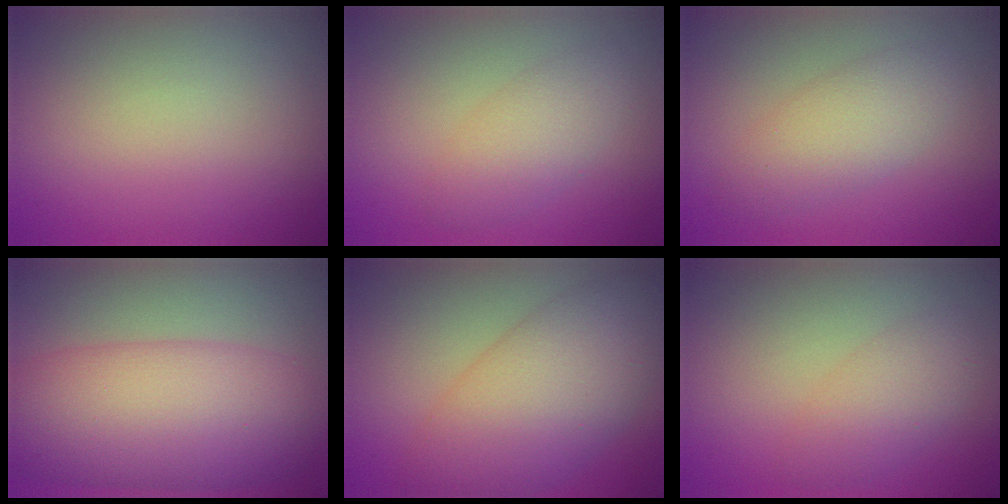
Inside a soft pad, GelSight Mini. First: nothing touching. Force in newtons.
{"total": 2.9, "press": 2.9, "slide": 0.1}
{"total": 3.5, "press": 3.5, "slide": 0.2}
{"total": 10.1, "press": 10.1, "slide": 0.2}
{"total": 8.1, "press": 8.1, "slide": 0.1}
{"total": 2.8, "press": 2.8, "slide": 0.1}